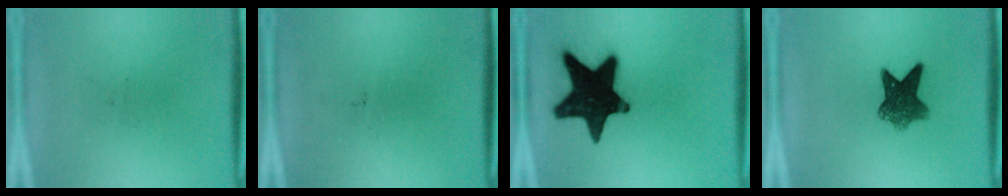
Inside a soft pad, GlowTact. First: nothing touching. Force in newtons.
{"total": 0.0}
{"total": 19.5}
{"total": 7.3}